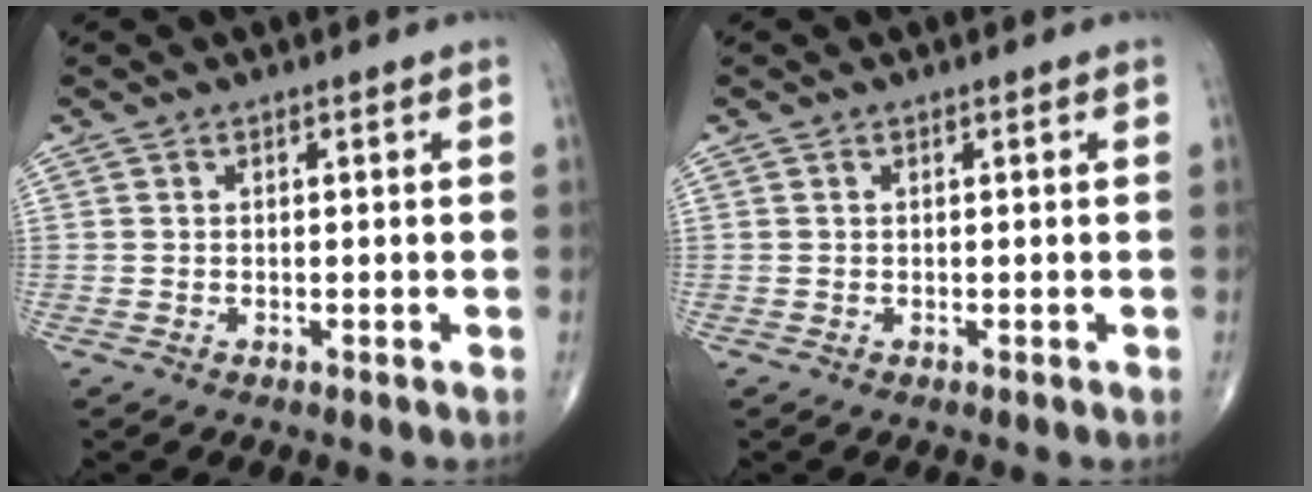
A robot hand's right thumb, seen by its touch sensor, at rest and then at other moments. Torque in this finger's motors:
{"motor_torque": [-0.25, -0.03, -0.15, -0.11, 0.00]}